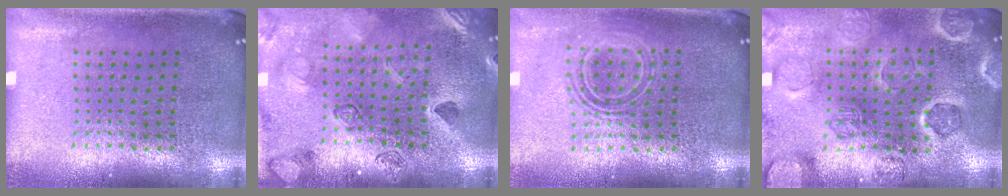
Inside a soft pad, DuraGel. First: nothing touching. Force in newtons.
{"total": 2.4, "press": 2.4, "slide": 0.3}
{"total": 1.7, "press": 1.2, "slide": 1.1}
{"total": 2.6, "press": 2.6, "slide": 0.2}